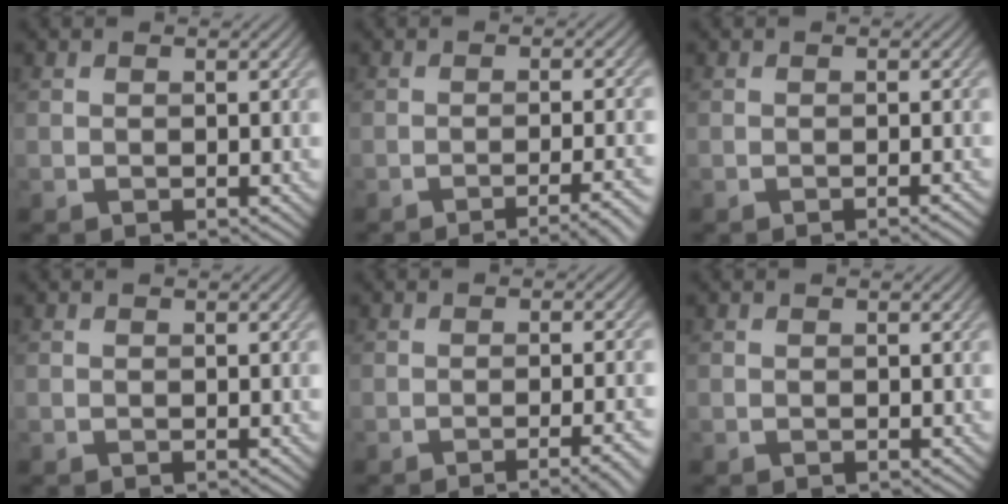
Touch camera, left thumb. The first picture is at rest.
{"total": 5.5, "force": [-3.2, 1.0, 4.4], "torque": [-0.058, 0.009, -0.048]}
{"total": 1.2, "force": [-0.6, 0.2, 1.0], "torque": [-0.008, 0.003, -0.014]}
{"total": 0.0}
{"total": 5.2, "force": [-2.7, 1.0, 4.4], "torque": [-0.053, 0.009, -0.040]}
{"total": 0.0}